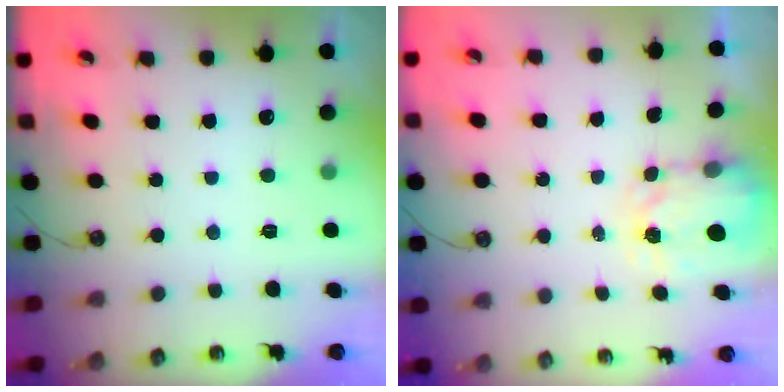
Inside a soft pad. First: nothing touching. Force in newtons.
{"total": 3.6, "press": 3.6, "slide": 0.5}